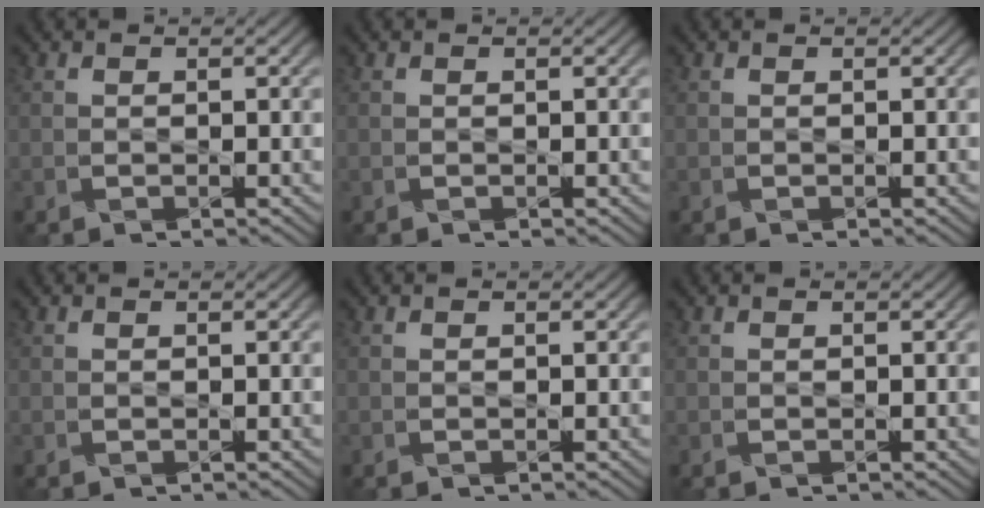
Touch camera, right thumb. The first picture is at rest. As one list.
[{"total": 0.0}, {"total": 0.0}, {"total": 0.0}, {"total": 0.0}, {"total": 0.0}]